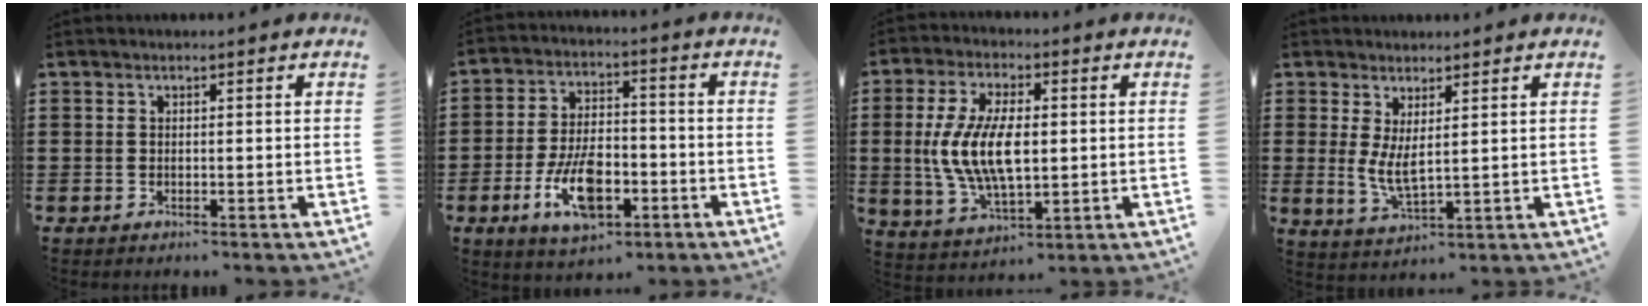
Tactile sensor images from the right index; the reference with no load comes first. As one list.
[{"total": 10.4, "force": [-4.1, 4.9, 8.1], "torque": [-0.168, -0.003, -0.076]}, {"total": 10.3, "force": [0.2, 4.6, 9.3], "torque": [-0.208, 0.000, -0.002]}, {"total": 3.8, "force": [1.4, 1.0, 3.4], "torque": [-0.078, -0.006, 0.025]}]